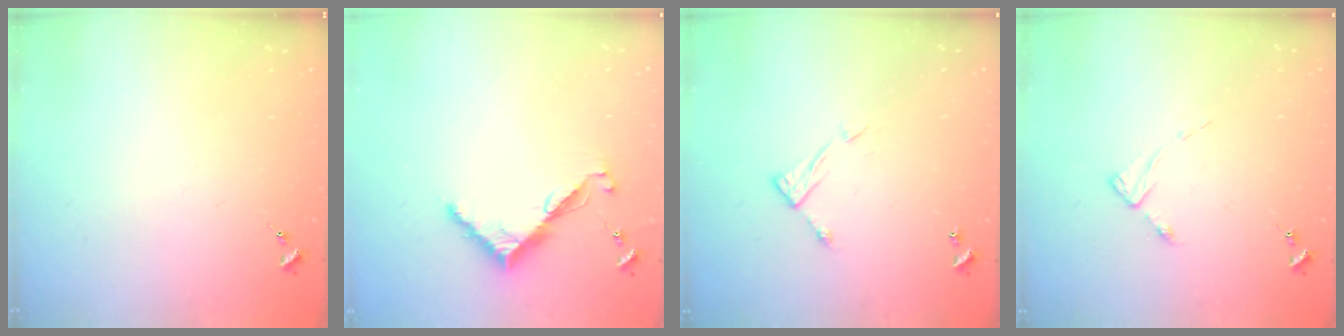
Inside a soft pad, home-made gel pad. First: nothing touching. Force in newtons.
{"total": 7.5, "press": 7.4, "slide": 0.6}
{"total": 6.4, "press": 6.4, "slide": 0.3}
{"total": 2.9, "press": 2.8, "slide": 0.4}